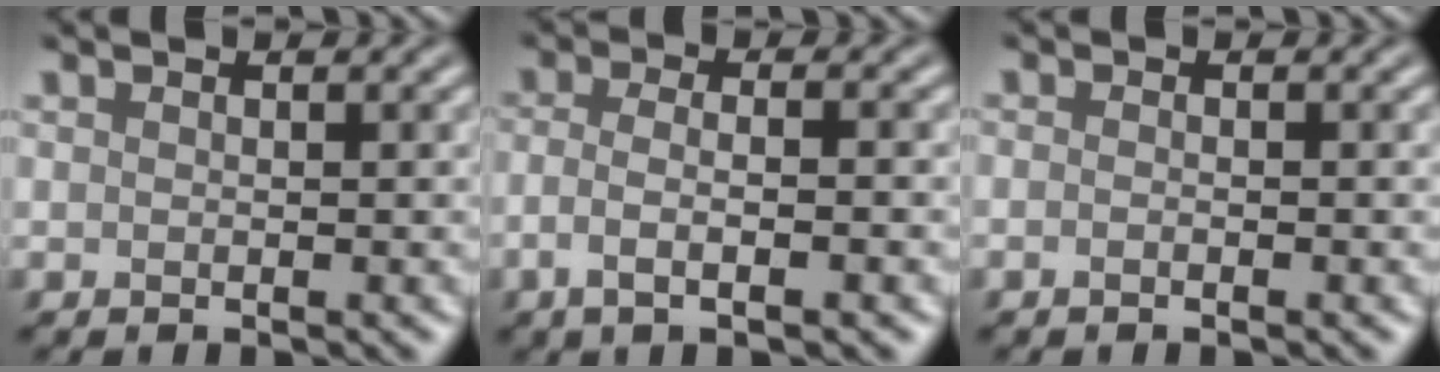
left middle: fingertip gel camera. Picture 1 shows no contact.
{"total": 3.9, "force": [-1.2, 1.3, 3.4], "torque": [-0.059, -0.003, -0.026]}
{"total": 0.6, "force": [-0.3, 0.3, 0.5], "torque": [-0.007, -0.003, -0.008]}